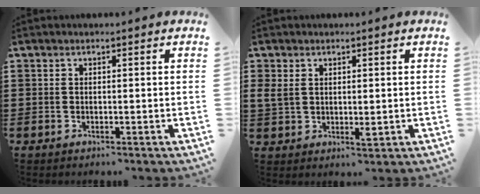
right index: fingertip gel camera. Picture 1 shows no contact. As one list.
[{"total": 3.2, "force": [0.9, 1.7, 2.5], "torque": [-0.059, -0.001, 0.015]}]